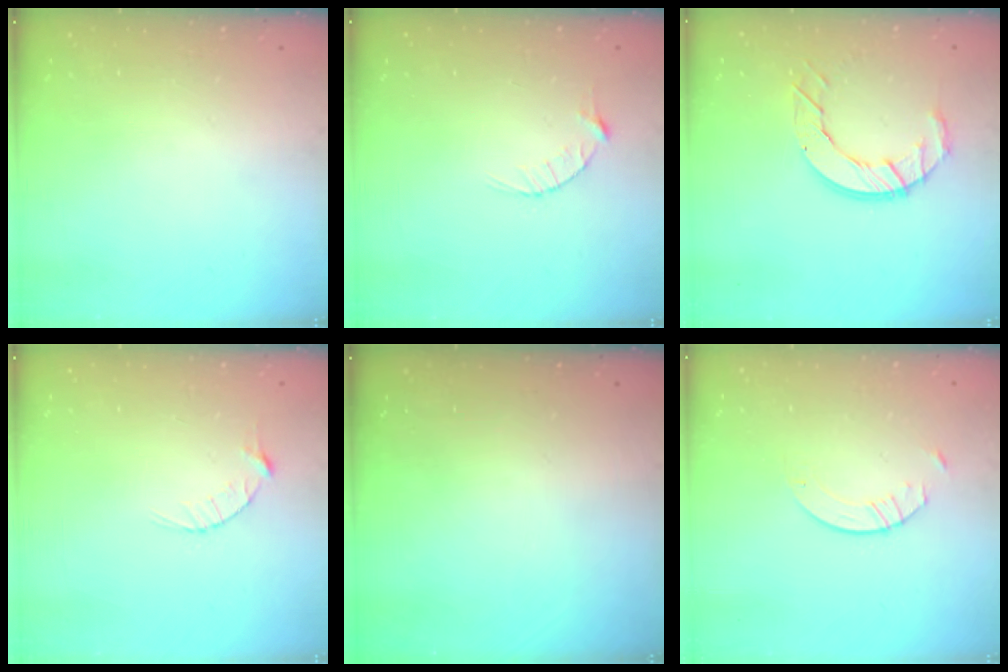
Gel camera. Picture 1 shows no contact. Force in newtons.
{"total": 2.9, "press": 2.9, "slide": 0.4}
{"total": 9.1, "press": 9.1, "slide": 0.9}
{"total": 2.9, "press": 2.9, "slide": 0.4}
{"total": 0.0}
{"total": 2.9, "press": 2.9, "slide": 0.3}